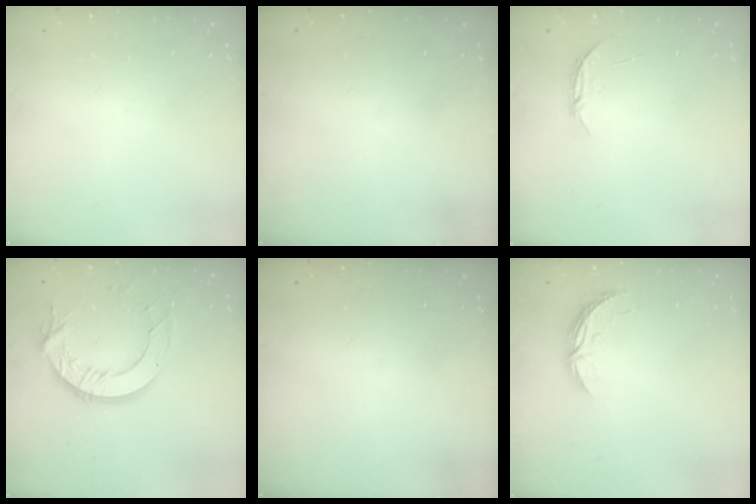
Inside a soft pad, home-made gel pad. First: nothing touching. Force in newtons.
{"total": 0.0}
{"total": 3.8, "press": 3.8, "slide": 0.5}
{"total": 12.6, "press": 12.6, "slide": 1.1}
{"total": 0.0}
{"total": 4.6, "press": 4.6, "slide": 0.4}